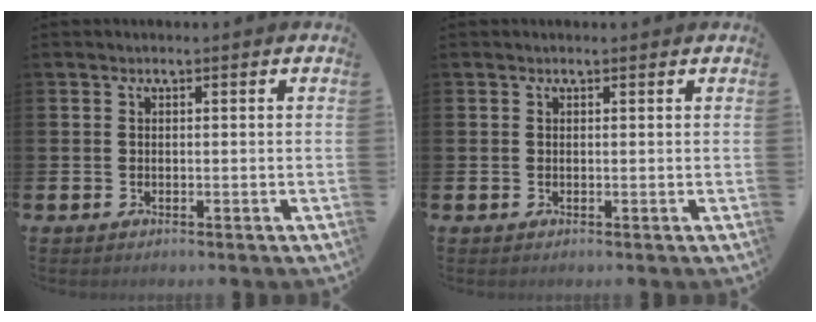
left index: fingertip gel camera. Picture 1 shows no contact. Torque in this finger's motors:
{"motor_torque": [0.86, -1.27, -0.24, 0.00]}